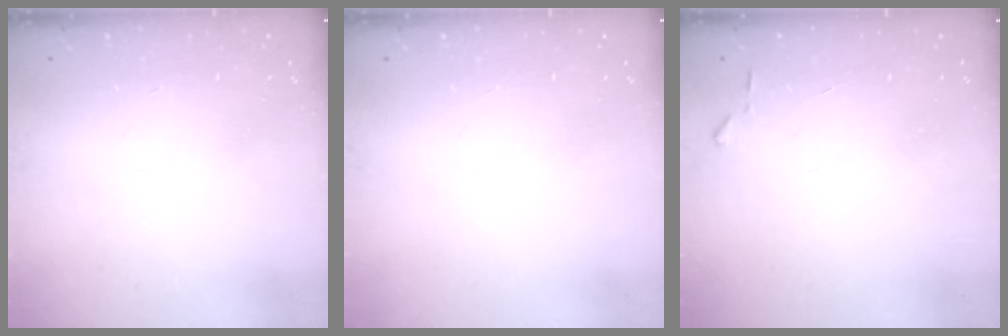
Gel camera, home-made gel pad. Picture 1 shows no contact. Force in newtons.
{"total": 0.0}
{"total": 3.6, "press": 3.6, "slide": 0.5}